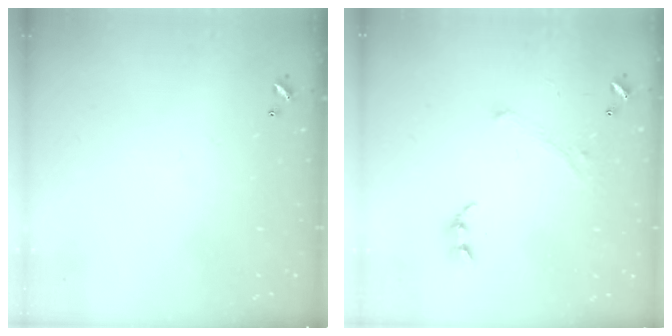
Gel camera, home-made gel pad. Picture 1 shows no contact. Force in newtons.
{"total": 1.7, "press": 1.6, "slide": 0.5}